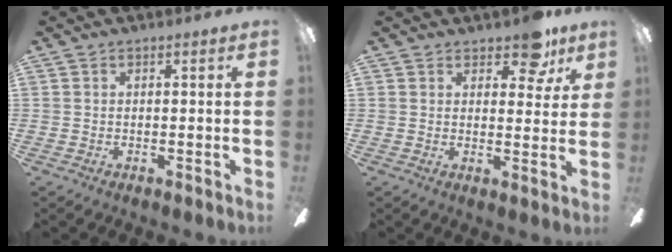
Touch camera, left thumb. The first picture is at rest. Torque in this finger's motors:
{"motor_torque": [0.81, 0.30, 0.68, -0.42, 0.02]}